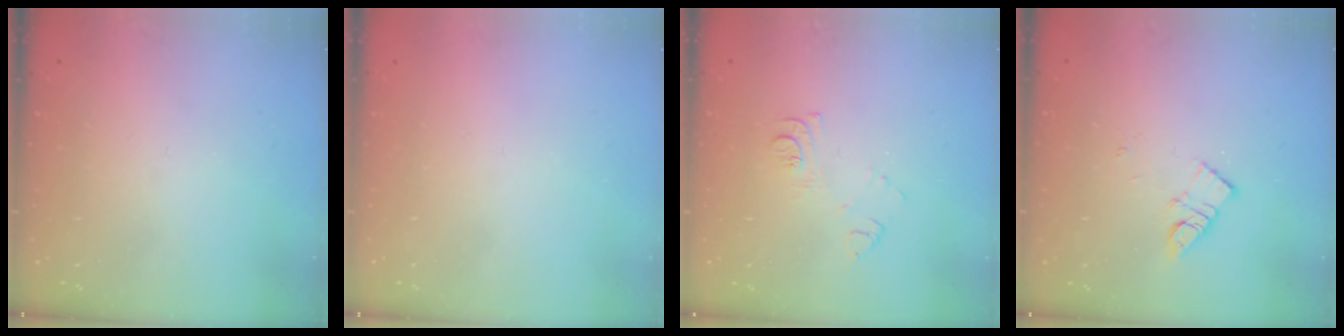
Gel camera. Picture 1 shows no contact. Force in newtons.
{"total": 1.7, "press": 1.7, "slide": 0.1}
{"total": 7.2, "press": 7.2, "slide": 0.7}
{"total": 8.1, "press": 8.1, "slide": 0.4}